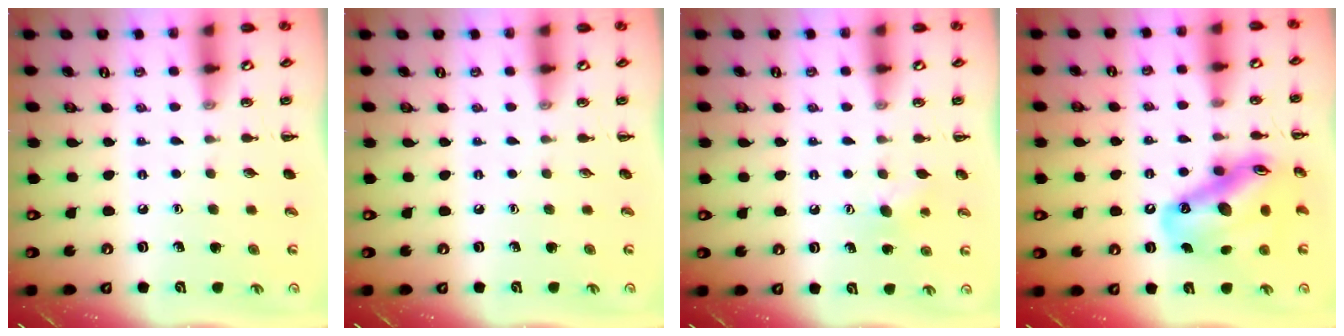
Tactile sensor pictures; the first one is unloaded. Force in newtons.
{"total": 0.0}
{"total": 5.6, "press": 5.4, "slide": 1.4}
{"total": 18.7, "press": 17.8, "slide": 5.6}